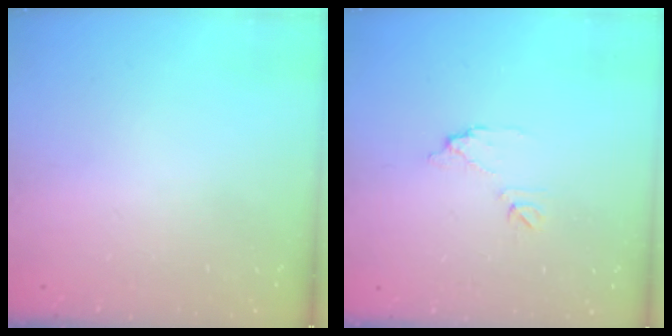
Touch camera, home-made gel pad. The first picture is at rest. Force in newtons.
{"total": 7.2, "press": 7.2, "slide": 0.4}